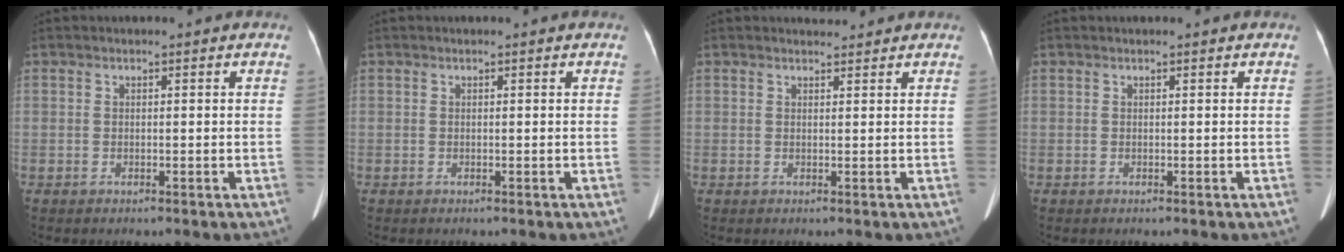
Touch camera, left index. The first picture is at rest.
{"total": 0.0}
{"total": 1.4, "force": [1.4, 0.2, -0.1], "torque": [-0.009, 0.003, 0.024]}
{"total": 0.0}